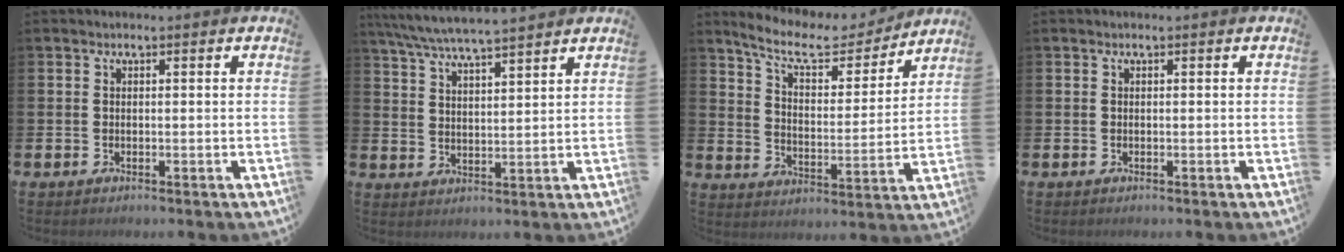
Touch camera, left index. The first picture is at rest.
{"total": 6.0, "force": [5.7, 0.1, 1.9], "torque": [-0.059, -0.027, 0.103]}
{"total": 9.0, "force": [7.9, 2.7, 3.3], "torque": [-0.091, -0.052, 0.135]}
{"total": 0.0}